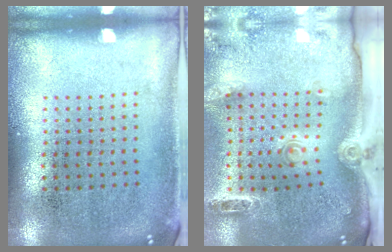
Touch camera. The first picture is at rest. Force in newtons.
{"total": 3.0, "press": 2.1, "slide": 2.2}